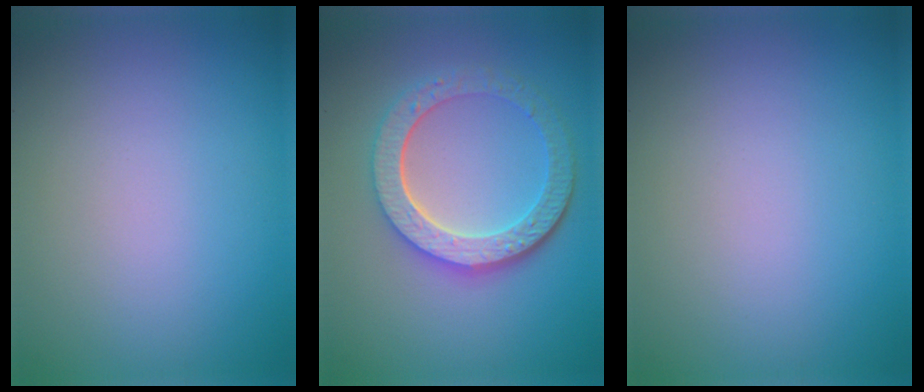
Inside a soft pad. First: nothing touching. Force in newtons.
{"total": 5.8, "press": 4.5, "slide": 3.6}
{"total": 0.0}